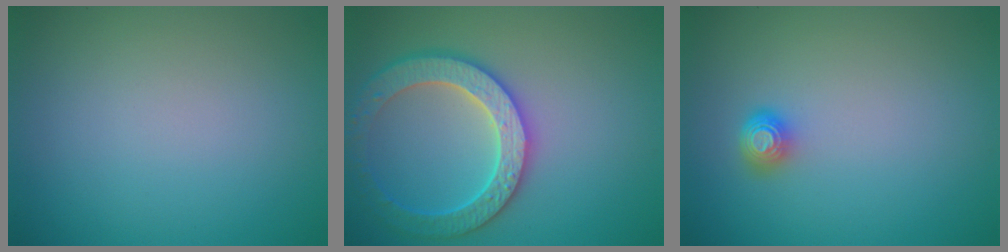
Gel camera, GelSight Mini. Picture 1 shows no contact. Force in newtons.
{"total": 4.7, "press": 4.6, "slide": 1.2}
{"total": 1.6, "press": 1.3, "slide": 0.9}